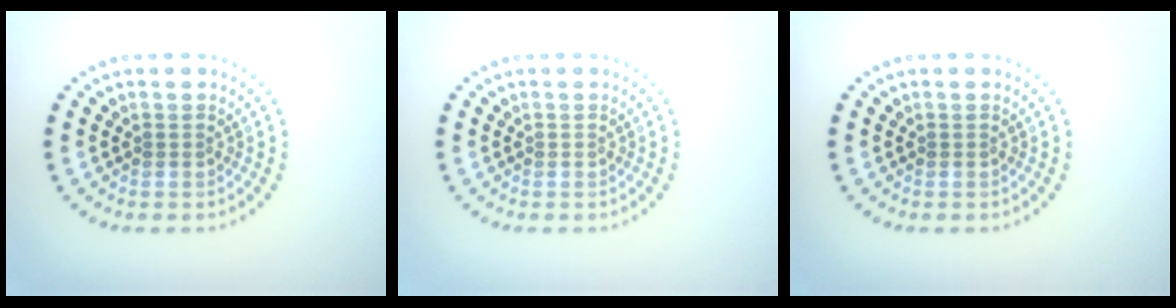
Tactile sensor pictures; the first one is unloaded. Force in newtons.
{"total": 0.0}
{"total": 0.0}